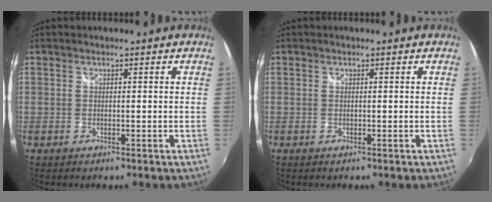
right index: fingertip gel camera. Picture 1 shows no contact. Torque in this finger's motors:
{"motor_torque": [0.03, 0.06, -0.05, 0.00]}